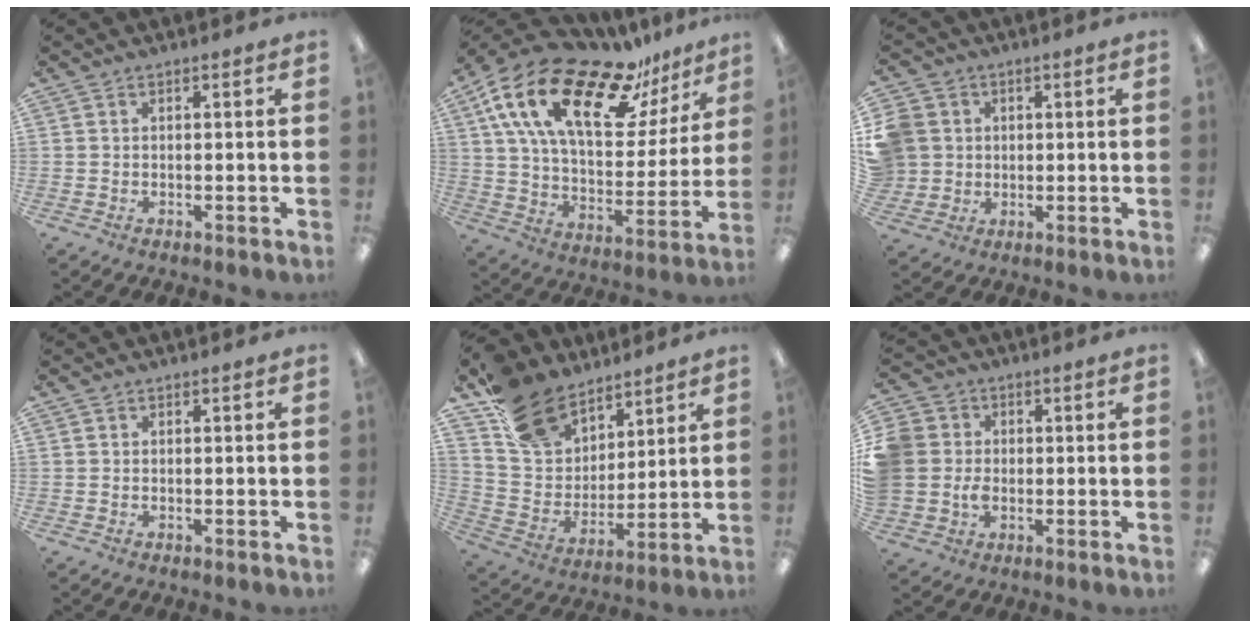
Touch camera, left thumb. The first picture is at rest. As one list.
[{"total": 23.8, "force": [14.7, 10.3, 15.6], "torque": [-0.278, -0.083, 0.255]}, {"total": 7.5, "force": [1.3, 7.3, 1.5], "torque": [-0.053, 0.012, 0.031]}, {"total": 0.0}, {"total": 17.2, "force": [12.5, 10.4, 5.7], "torque": [-0.128, -0.066, 0.243]}, {"total": 8.1, "force": [-0.3, 7.8, 2.1], "torque": [-0.065, 0.010, -0.001]}]